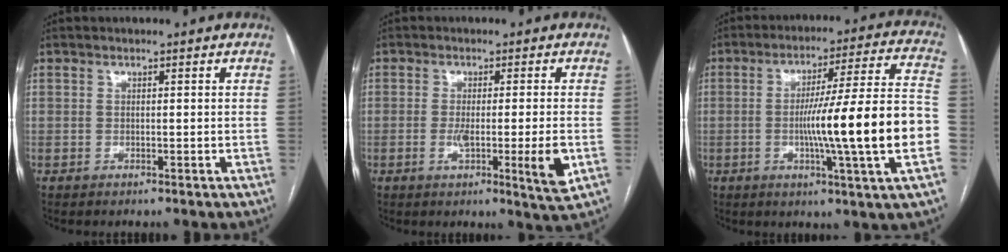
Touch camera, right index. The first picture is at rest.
{"total": 7.3, "force": [-1.8, 0.2, 7.1], "torque": [-0.107, -0.015, -0.029]}
{"total": 18.8, "force": [-3.7, -1.1, 18.4], "torque": [-0.268, 0.005, -0.061]}